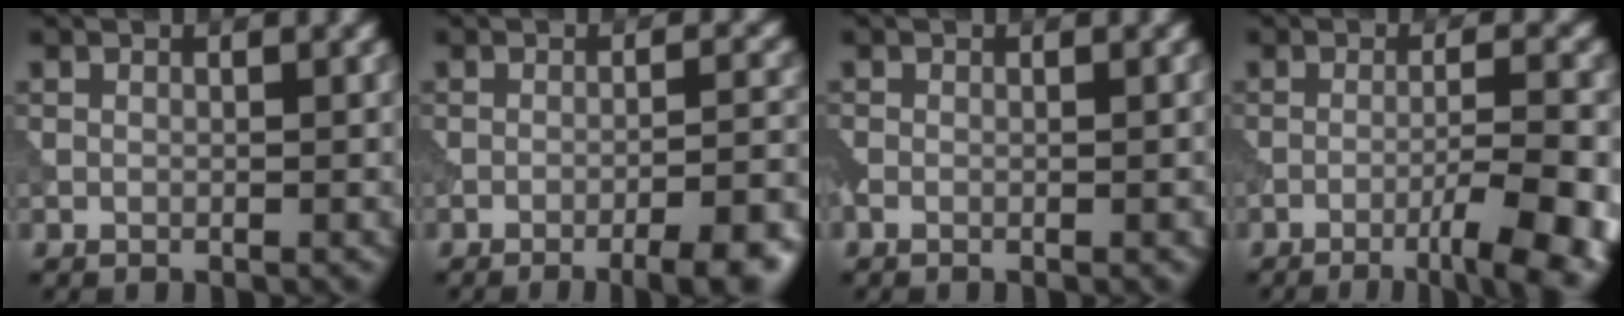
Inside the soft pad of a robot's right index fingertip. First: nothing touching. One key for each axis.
{"total": 7.5, "fx": -4.7, "fy": 2.1, "fz": 5.4, "tx": -0.054, "ty": 0.006, "tz": -0.051}
{"total": 1.3, "fx": -0.7, "fy": 0.3, "fz": 1.0, "tx": -0.018, "ty": -0.002, "tz": -0.014}
{"total": 8.8, "fx": -4.3, "fy": 2.2, "fz": 7.3, "tx": -0.092, "ty": 0.003, "tz": -0.050}